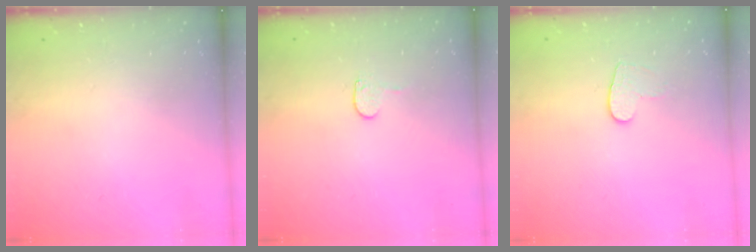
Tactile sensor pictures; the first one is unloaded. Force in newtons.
{"total": 4.0, "press": 4.0, "slide": 0.3}
{"total": 5.3, "press": 5.3, "slide": 0.5}